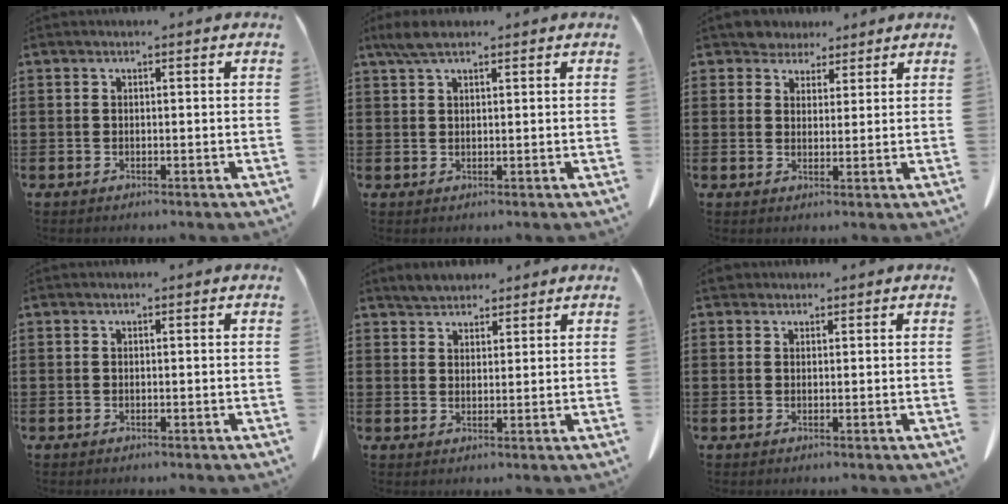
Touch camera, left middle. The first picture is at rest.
{"total": 3.4, "force": [2.3, 1.0, 2.4], "torque": [-0.053, 0.003, 0.043]}
{"total": 3.6, "force": [3.1, 1.8, -0.1], "torque": [-0.014, 0.000, 0.060]}
{"total": 0.0}
{"total": 2.9, "force": [2.8, 0.8, 0.0], "torque": [-0.009, -0.002, 0.054]}
{"total": 1.4, "force": [1.2, 0.7, 0.4], "torque": [-0.012, 0.005, 0.024]}